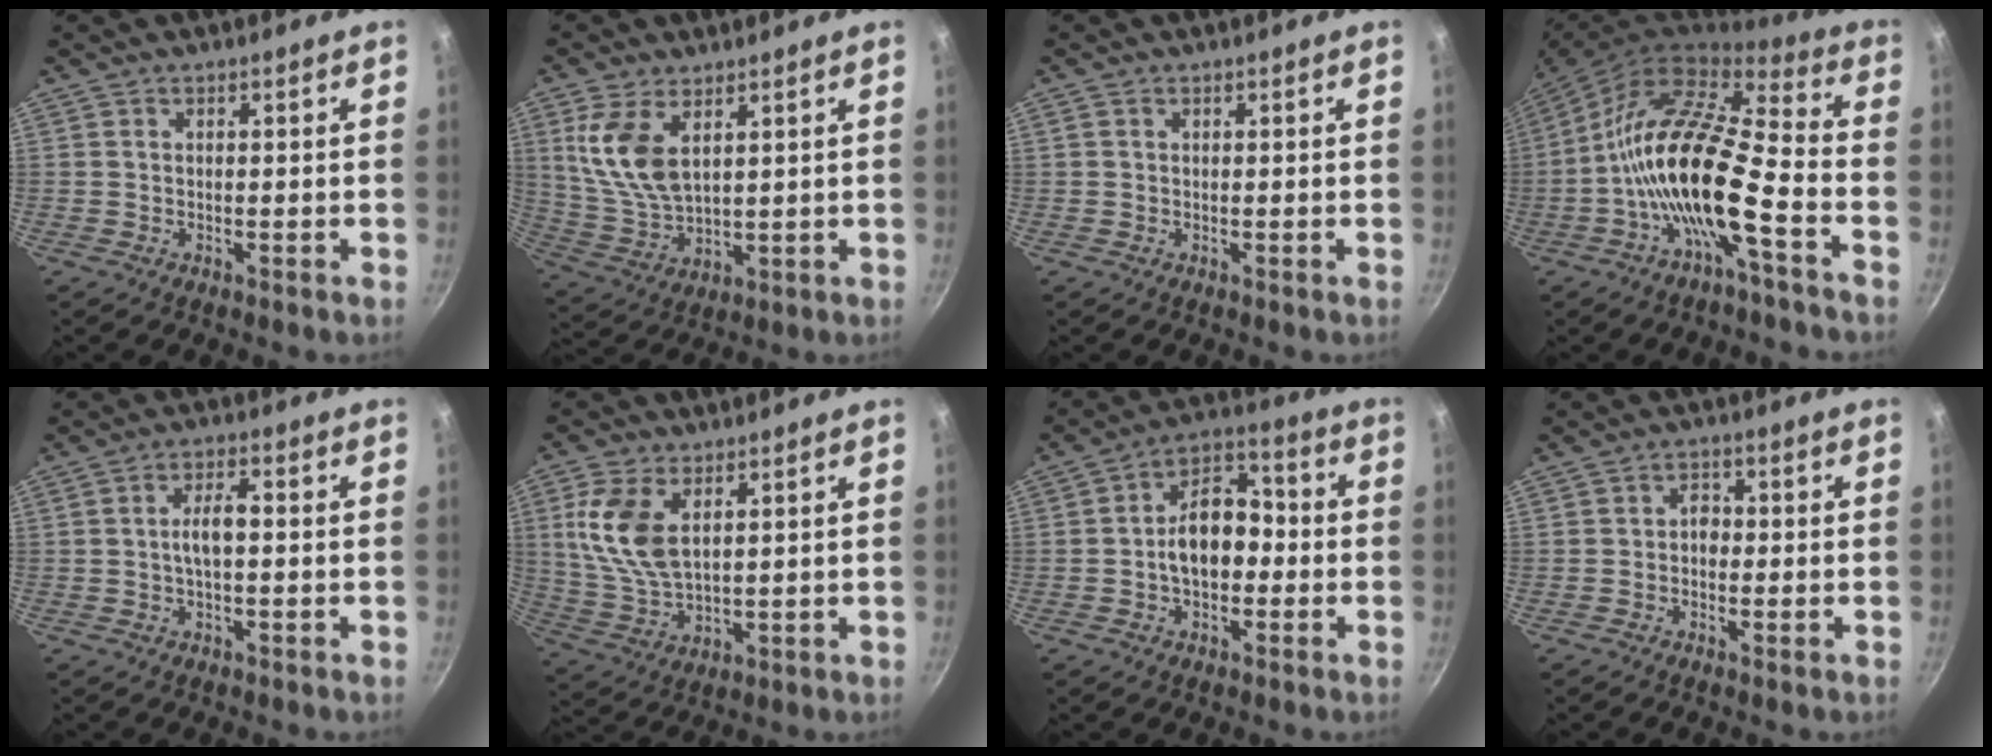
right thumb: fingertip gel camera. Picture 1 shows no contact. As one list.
[{"total": 10.8, "force": [4.2, 5.5, 8.3], "torque": [-0.163, -0.025, 0.095]}, {"total": 0.5, "force": [0.2, 0.4, 0.3], "torque": [-0.006, 0.003, 0.003]}, {"total": 18.9, "force": [-6.5, 5.8, 16.8], "torque": [-0.304, 0.057, -0.143]}, {"total": 4.5, "force": [-0.2, 1.8, 4.1], "torque": [-0.075, 0.019, -0.006]}, {"total": 11.1, "force": [3.6, 6.0, 8.7], "torque": [-0.174, -0.015, 0.080]}, {"total": 11.0, "force": [-1.2, 7.1, 8.2], "torque": [-0.092, 0.041, -0.033]}, {"total": 2.9, "force": [-0.4, 2.2, 1.9], "torque": [-0.020, 0.009, -0.012]}]